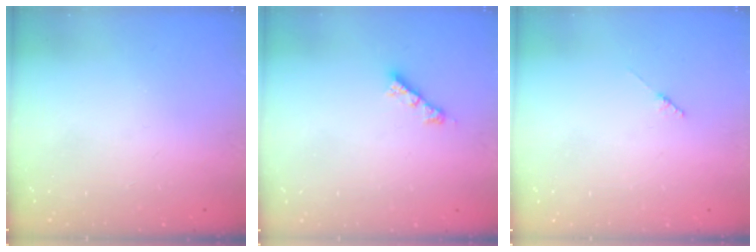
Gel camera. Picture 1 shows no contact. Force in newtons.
{"total": 3.3, "press": 3.3, "slide": 0.2}
{"total": 1.8, "press": 1.7, "slide": 0.3}